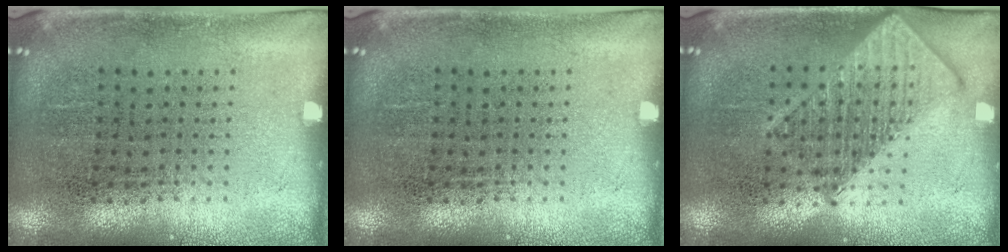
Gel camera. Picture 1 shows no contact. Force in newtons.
{"total": 0.0}
{"total": 2.6, "press": 2.6, "slide": 0.4}